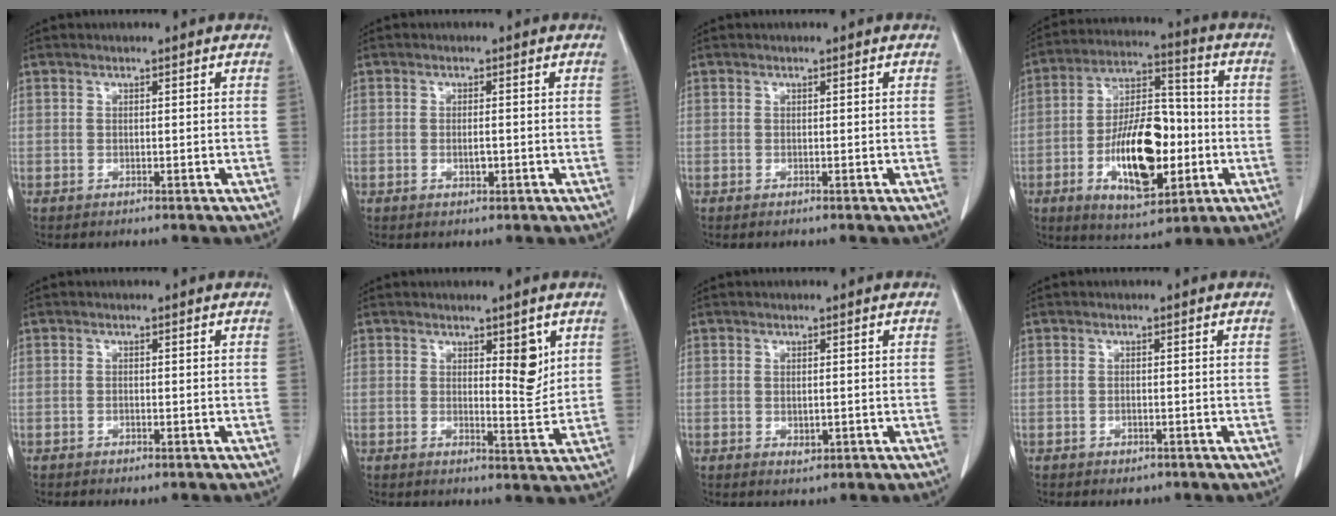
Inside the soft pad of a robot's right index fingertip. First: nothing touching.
{"total": 1.5, "force": [-0.4, 0.6, 1.3], "torque": [-0.025, 0.000, -0.004]}
{"total": 0.0}
{"total": 16.2, "force": [-4.1, 6.6, 14.2], "torque": [-0.255, 0.011, -0.062]}
{"total": 0.9, "force": [-0.5, 0.3, 0.7], "torque": [-0.011, -0.001, -0.005]}
{"total": 4.7, "force": [2.1, 1.3, 4.0], "torque": [-0.055, -0.013, 0.030]}
{"total": 1.4, "force": [-0.2, 0.9, 1.1], "torque": [-0.015, -0.003, 0.002]}
{"total": 1.7, "force": [-1.1, 0.9, 0.9], "torque": [-0.014, -0.001, -0.007]}